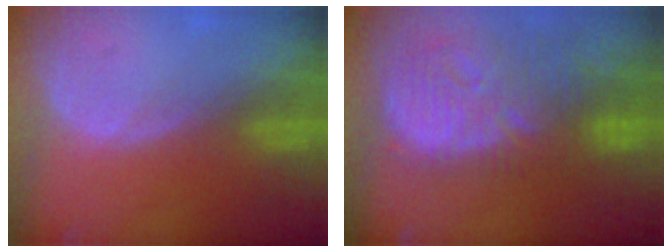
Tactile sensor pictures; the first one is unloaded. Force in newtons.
{"total": 13.4, "press": 11.6, "slide": 6.7}